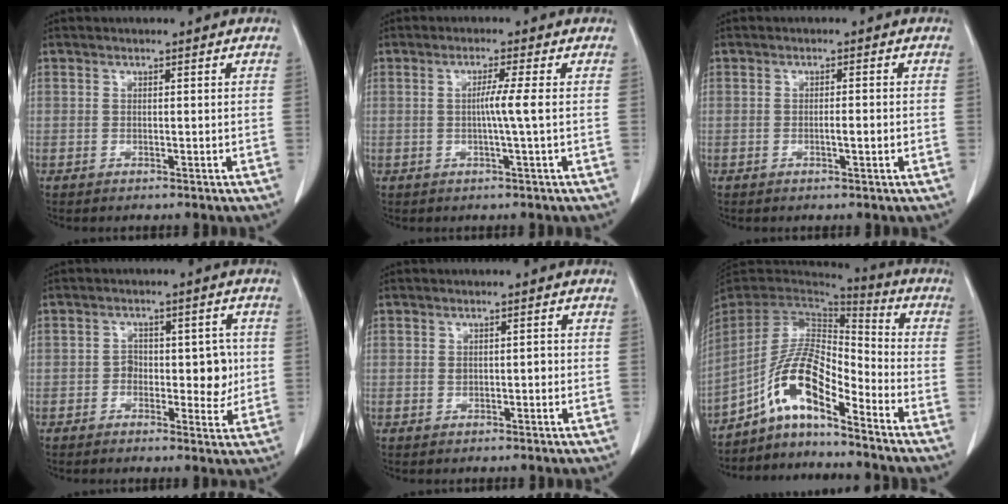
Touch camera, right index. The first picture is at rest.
{"total": 3.2, "force": [-0.1, -1.1, 3.0], "torque": [-0.054, -0.003, -0.004]}
{"total": 1.8, "force": [-0.5, 0.1, 1.7], "torque": [-0.029, 0.002, -0.008]}
{"total": 5.8, "force": [-0.7, 3.4, 4.6], "torque": [-0.043, 0.010, -0.009]}
{"total": 1.4, "force": [-0.1, 0.8, 1.1], "torque": [-0.020, 0.008, 0.003]}
{"total": 10.9, "force": [-6.9, 2.3, 8.2], "torque": [-0.166, 0.020, -0.127]}